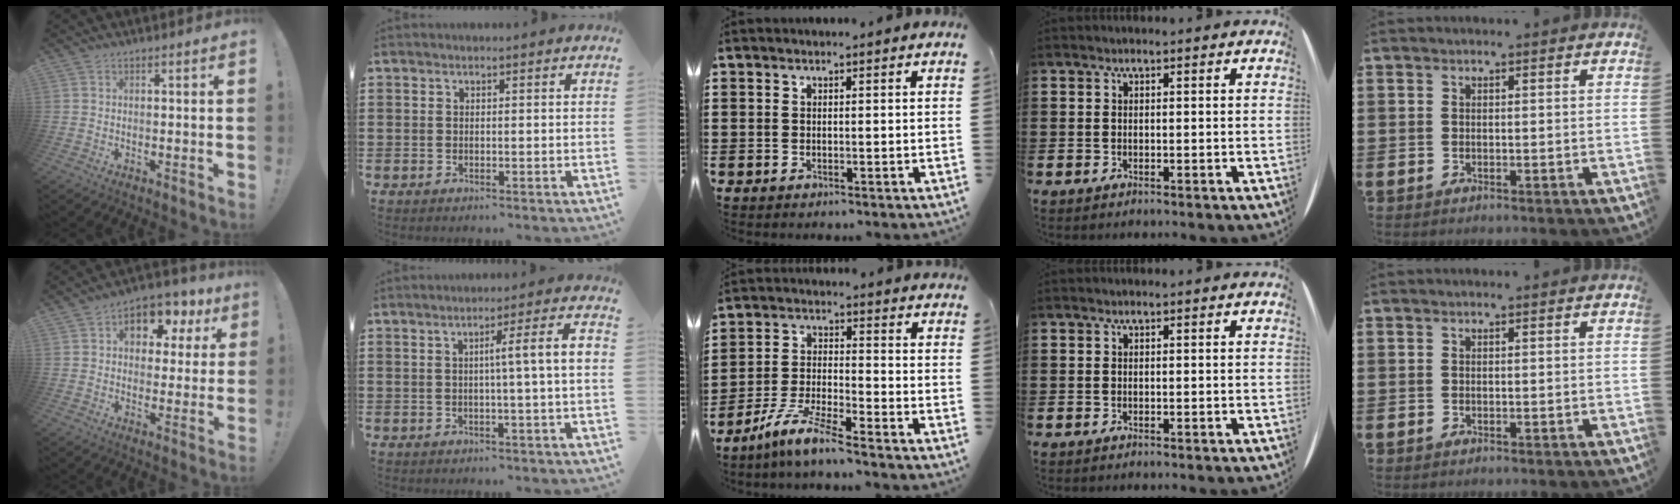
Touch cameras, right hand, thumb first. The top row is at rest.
{"thumb": {"total": 10.7, "force": [3.9, 7.3, 6.8], "torque": [-0.079, -0.013, 0.068]}, "index": {"total": 5.5, "force": [0.0, -0.4, 5.4], "torque": [-0.089, -0.008, -0.008]}, "middle": {"total": 6.9, "force": [-5.8, 0.2, 3.7], "torque": [-0.087, -0.012, -0.115]}}